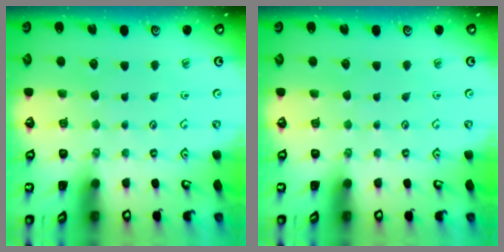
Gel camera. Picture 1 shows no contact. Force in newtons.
{"total": 0.0}